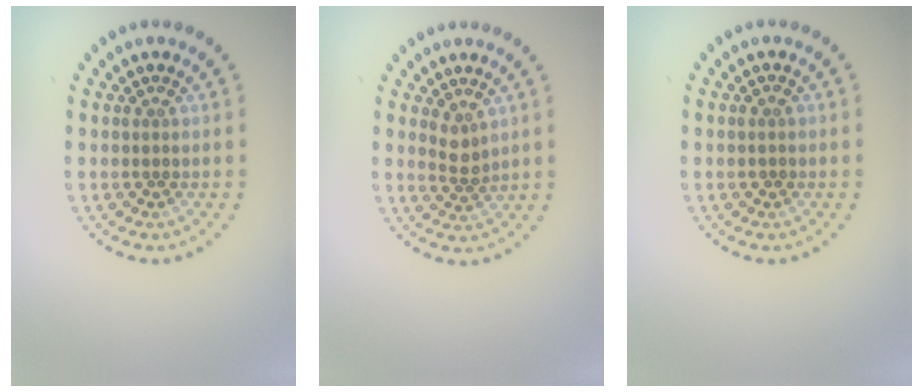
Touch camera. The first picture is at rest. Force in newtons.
{"total": 1.6, "press": 1.3, "slide": 1.0}
{"total": 0.8, "press": 0.8, "slide": 0.0}